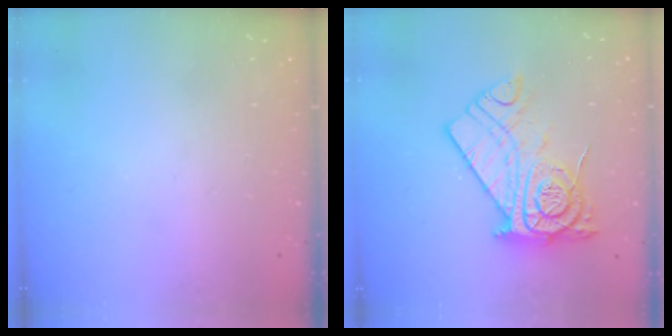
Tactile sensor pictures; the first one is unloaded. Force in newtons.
{"total": 16.3, "press": 16.3, "slide": 1.3}